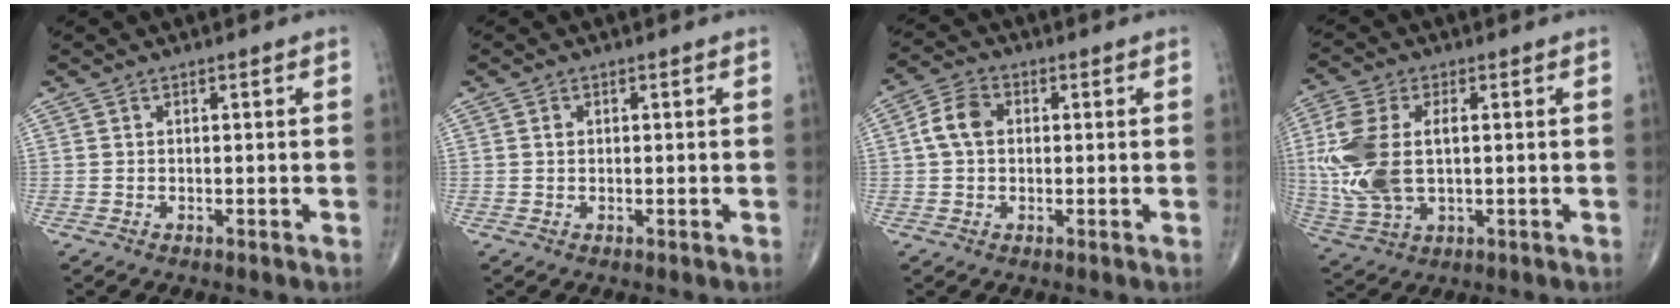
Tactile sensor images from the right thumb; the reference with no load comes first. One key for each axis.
{"total": 1.0, "fx": 0.2, "fy": 0.8, "fz": 0.5, "tx": -0.010, "ty": 0.001, "tz": 0.003}
{"total": 5.9, "fx": 0.6, "fy": 4.3, "fz": 4.0, "tx": -0.076, "ty": 0.016, "tz": 0.004}
{"total": 14.9, "fx": 1.0, "fy": 8.5, "fz": 12.2, "tx": -0.292, "ty": -0.001, "tz": 0.024}